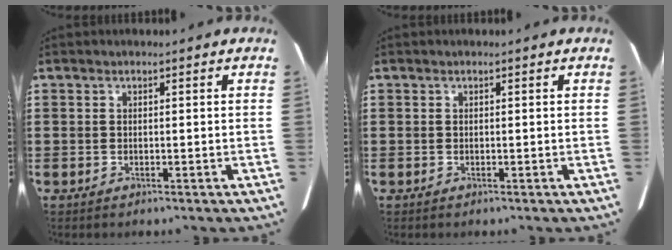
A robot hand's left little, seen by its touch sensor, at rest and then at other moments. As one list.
[{"total": 0.0}]